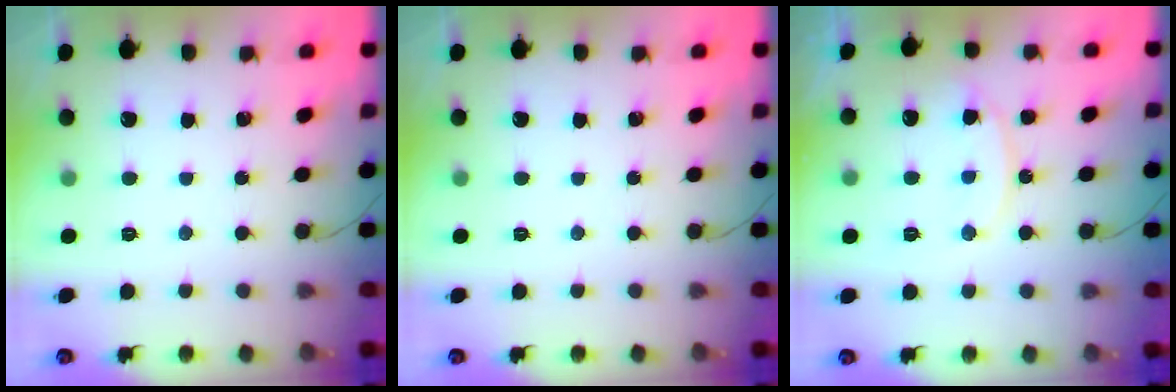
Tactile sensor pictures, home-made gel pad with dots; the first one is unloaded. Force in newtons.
{"total": 0.0}
{"total": 12.8, "press": 12.7, "slide": 1.0}